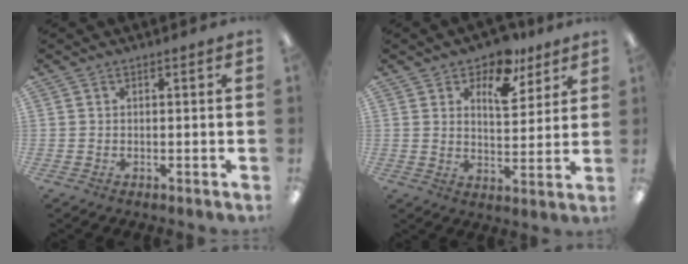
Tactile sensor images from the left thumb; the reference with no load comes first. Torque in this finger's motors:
{"motor_torque": [0.27, 0.51, -0.47, 0.07, 0.00]}